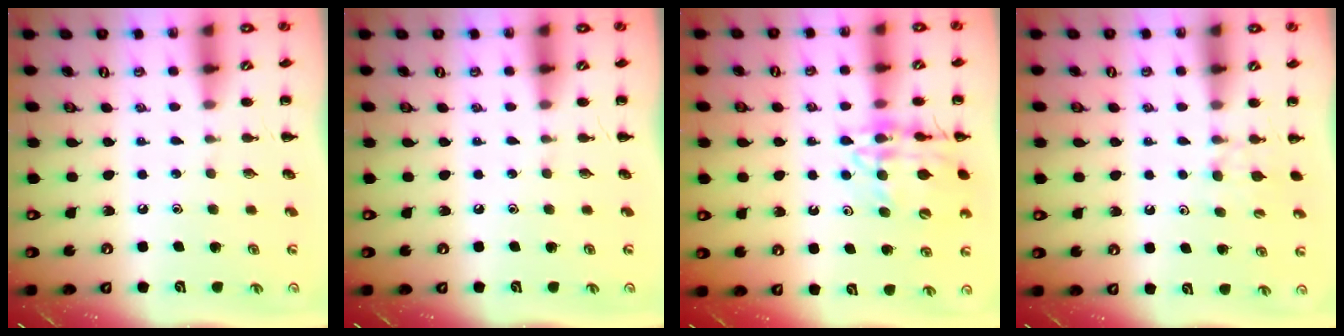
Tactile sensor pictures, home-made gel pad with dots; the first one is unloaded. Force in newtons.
{"total": 0.0}
{"total": 14.8, "press": 14.7, "slide": 2.2}
{"total": 5.0, "press": 4.8, "slide": 1.4}